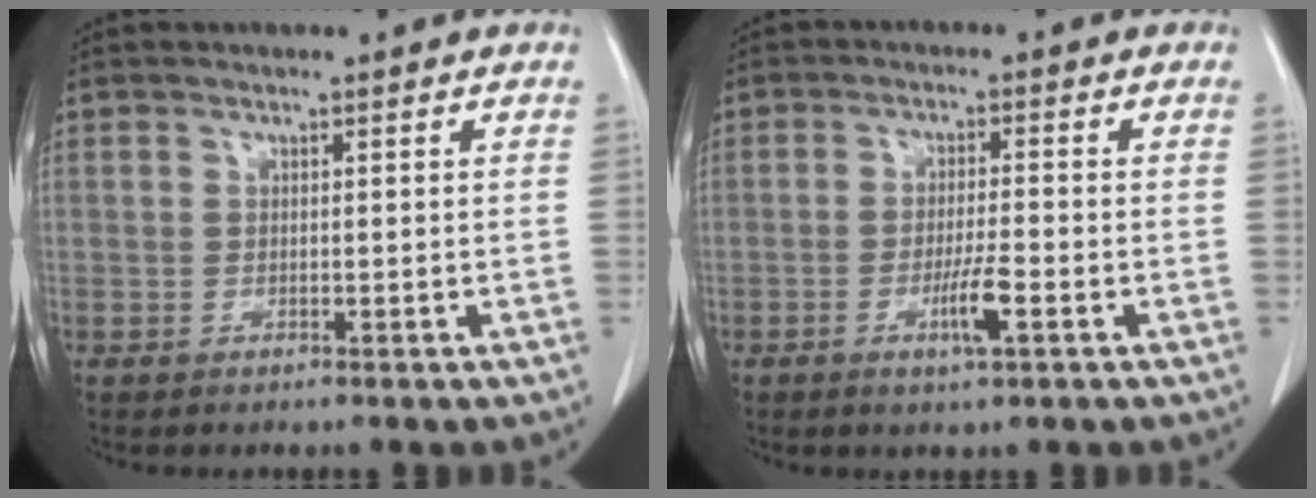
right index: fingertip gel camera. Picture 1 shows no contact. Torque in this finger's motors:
{"motor_torque": [1.24, -0.28, 0.23, 0.07]}